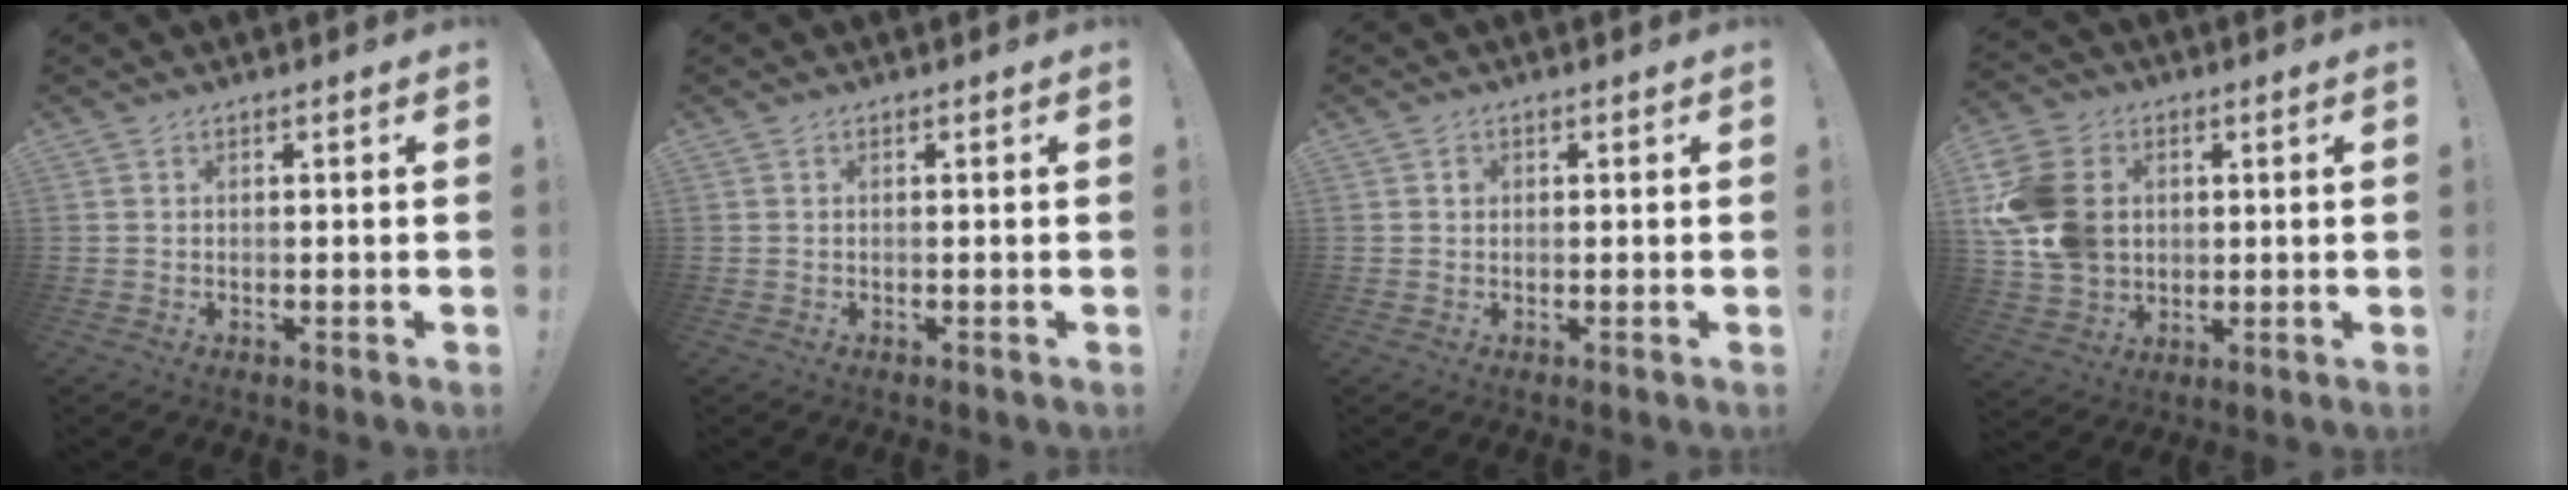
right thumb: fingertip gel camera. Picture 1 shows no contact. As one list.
[{"total": 0.0}, {"total": 0.9, "force": [0.2, 0.9, 0.1], "torque": [0.002, 0.001, 0.003]}, {"total": 17.7, "force": [2.4, 14.2, 10.4], "torque": [-0.191, 0.002, 0.049]}]